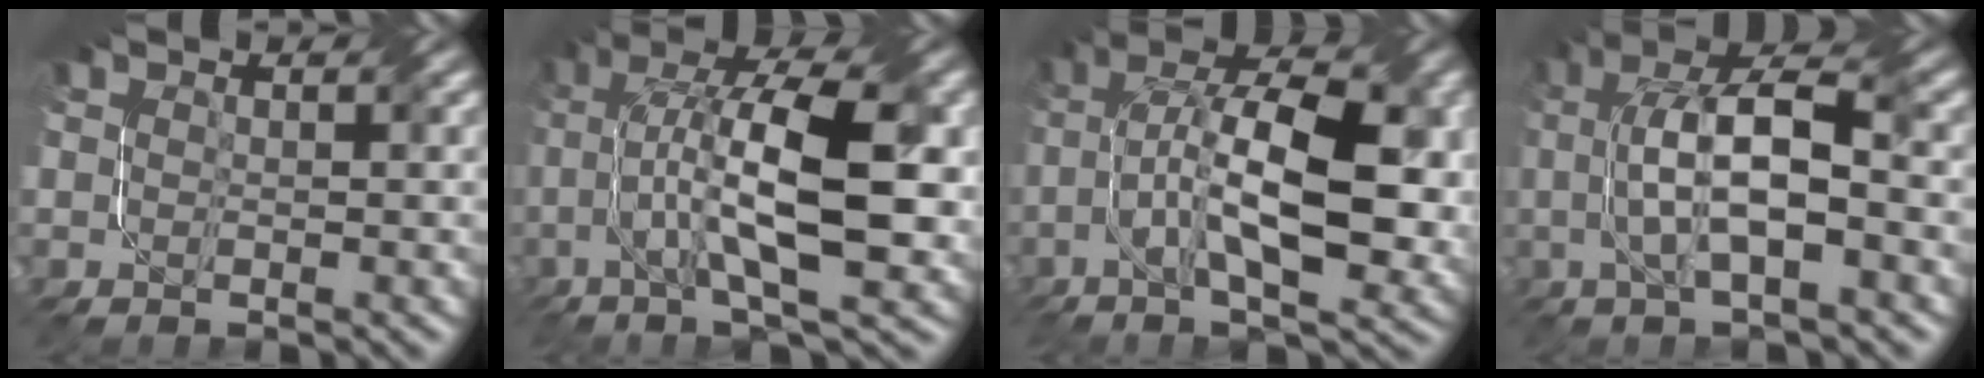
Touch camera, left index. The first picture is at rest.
{"total": 12.0, "force": [-0.1, 3.7, 11.5], "torque": [-0.196, 0.021, 0.001]}
{"total": 12.3, "force": [-0.9, 4.7, 11.3], "torque": [-0.202, 0.010, -0.012]}
{"total": 8.1, "force": [-0.2, 2.4, 7.7], "torque": [-0.133, 0.022, -0.004]}